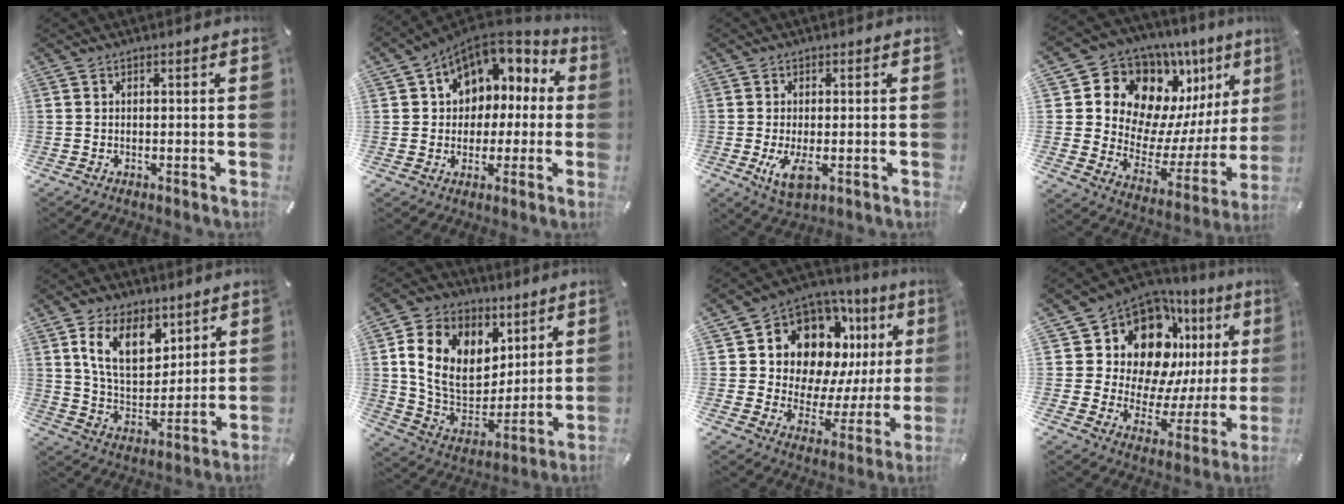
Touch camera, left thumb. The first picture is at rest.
{"total": 9.7, "force": [3.5, 8.6, 2.8], "torque": [-0.051, -0.024, 0.071]}
{"total": 6.0, "force": [-1.2, 2.7, 5.2], "torque": [-0.100, -0.020, -0.023]}
{"total": 15.5, "force": [10.0, 10.6, 5.4], "torque": [-0.084, -0.103, 0.188]}
{"total": 14.0, "force": [7.4, 8.6, 8.1], "torque": [-0.144, -0.021, 0.136]}
{"total": 16.1, "force": [5.4, 12.9, 8.0], "torque": [-0.161, -0.022, 0.105]}
{"total": 12.9, "force": [7.6, 9.2, 5.0], "torque": [-0.085, -0.077, 0.138]}
{"total": 16.7, "force": [10.5, 10.2, 8.1], "torque": [-0.129, -0.099, 0.186]}